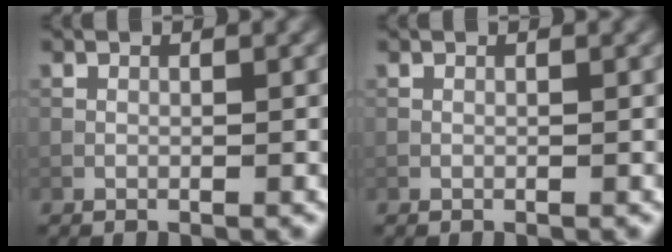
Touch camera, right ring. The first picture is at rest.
{"total": 0.0}